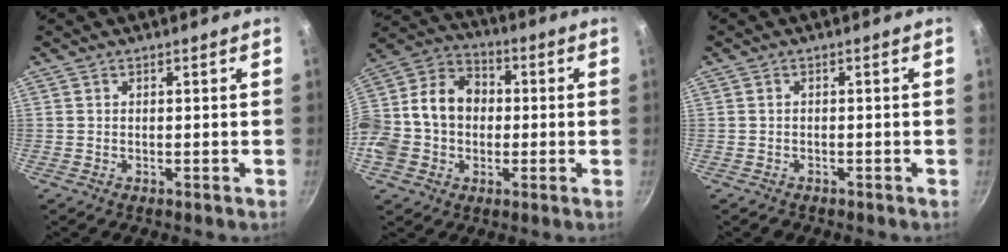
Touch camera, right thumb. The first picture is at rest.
{"total": 17.9, "force": [-1.2, 14.3, 10.7], "torque": [-0.184, 0.050, -0.033]}
{"total": 1.1, "force": [-0.7, 0.8, 0.2], "torque": [0.000, 0.016, -0.007]}